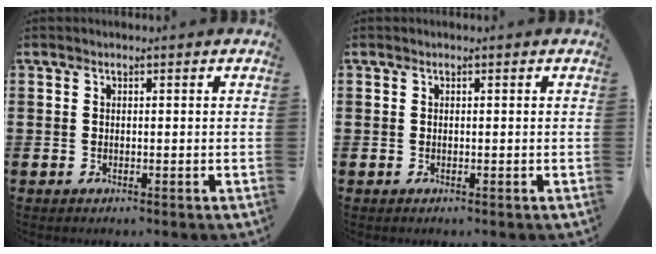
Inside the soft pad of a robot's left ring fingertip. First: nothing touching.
{"total": 0.0}